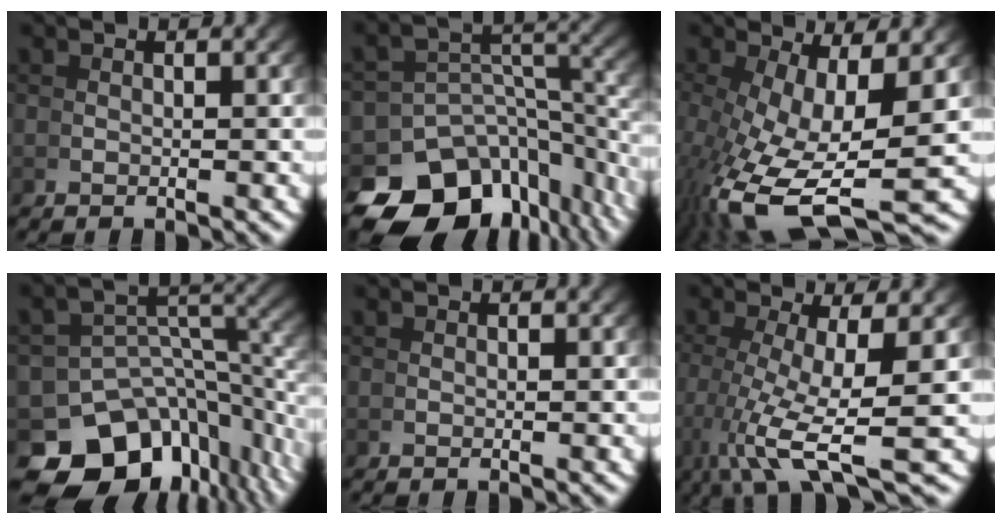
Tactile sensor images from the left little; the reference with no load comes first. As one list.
[{"total": 12.4, "force": [-6.5, 7.6, 7.2], "torque": [-0.109, -0.042, -0.089]}, {"total": 10.1, "force": [-4.5, 4.1, 8.1], "torque": [-0.180, -0.066, -0.034]}, {"total": 13.7, "force": [-6.2, 9.2, 8.1], "torque": [-0.122, -0.050, -0.080]}, {"total": 0.0}, {"total": 7.2, "force": [-2.1, 1.8, 6.6], "torque": [-0.140, -0.037, -0.010]}]